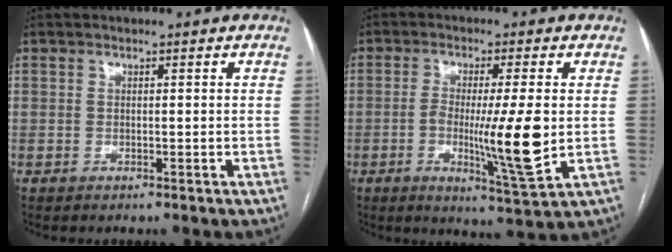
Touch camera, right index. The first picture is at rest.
{"total": 10.8, "force": [-1.3, 0.4, 10.7], "torque": [-0.179, -0.024, -0.023]}